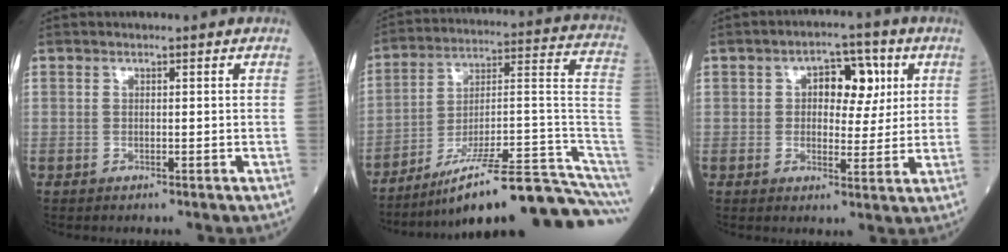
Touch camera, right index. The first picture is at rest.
{"total": 23.3, "force": [-17.6, -0.4, 15.2], "torque": [-0.136, 0.039, -0.275]}
{"total": 7.0, "force": [2.0, 3.8, 5.5], "torque": [-0.072, 0.018, 0.030]}